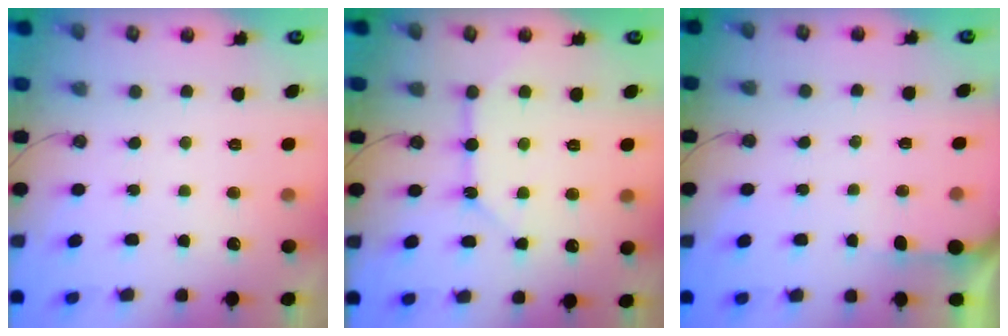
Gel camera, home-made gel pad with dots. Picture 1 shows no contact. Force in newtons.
{"total": 8.3, "press": 8.3, "slide": 0.6}
{"total": 2.4, "press": 2.4, "slide": 0.3}